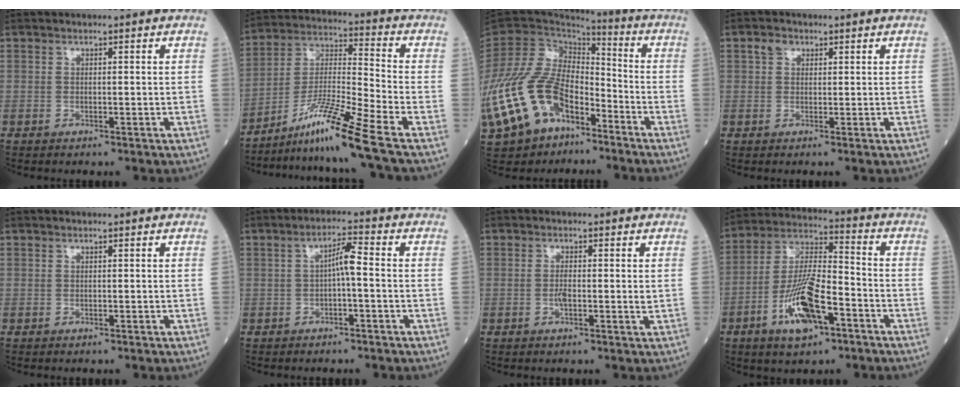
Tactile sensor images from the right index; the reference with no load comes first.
{"total": 12.6, "force": [-8.9, -2.5, 8.6], "torque": [-0.170, -0.016, -0.161]}
{"total": 17.5, "force": [-8.7, 9.2, 12.1], "torque": [-0.268, 0.000, -0.162]}
{"total": 1.7, "force": [0.8, 1.3, 0.7], "torque": [-0.016, 0.012, 0.010]}
{"total": 0.0}
{"total": 3.6, "force": [-0.4, 0.4, 3.6], "torque": [-0.058, 0.011, -0.006]}
{"total": 2.3, "force": [-0.2, 0.4, 2.3], "torque": [-0.043, 0.000, -0.006]}
{"total": 13.1, "force": [-5.7, 4.0, 11.1], "torque": [-0.224, 0.003, -0.104]}